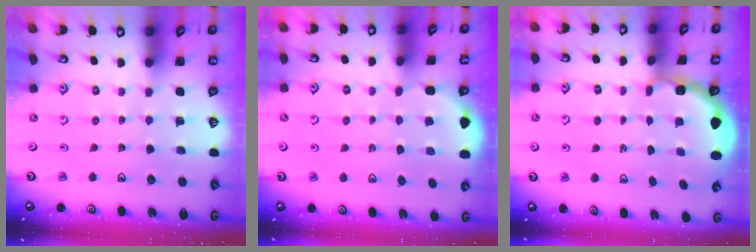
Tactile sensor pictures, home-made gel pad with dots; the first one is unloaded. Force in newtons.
{"total": 2.4, "press": 2.1, "slide": 1.1}
{"total": 2.4, "press": 1.7, "slide": 1.6}